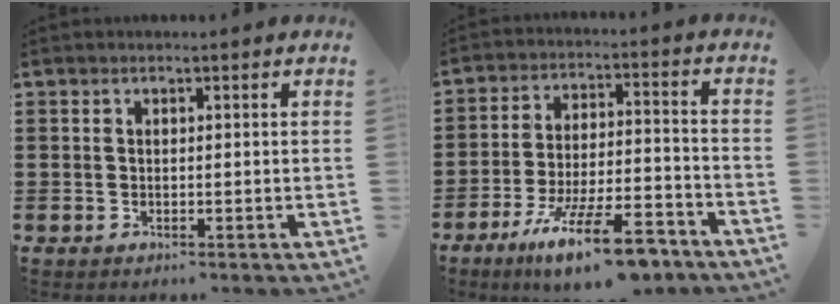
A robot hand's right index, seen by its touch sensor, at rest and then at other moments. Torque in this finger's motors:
{"motor_torque": [2.14, 0.00, 1.05, 0.14]}